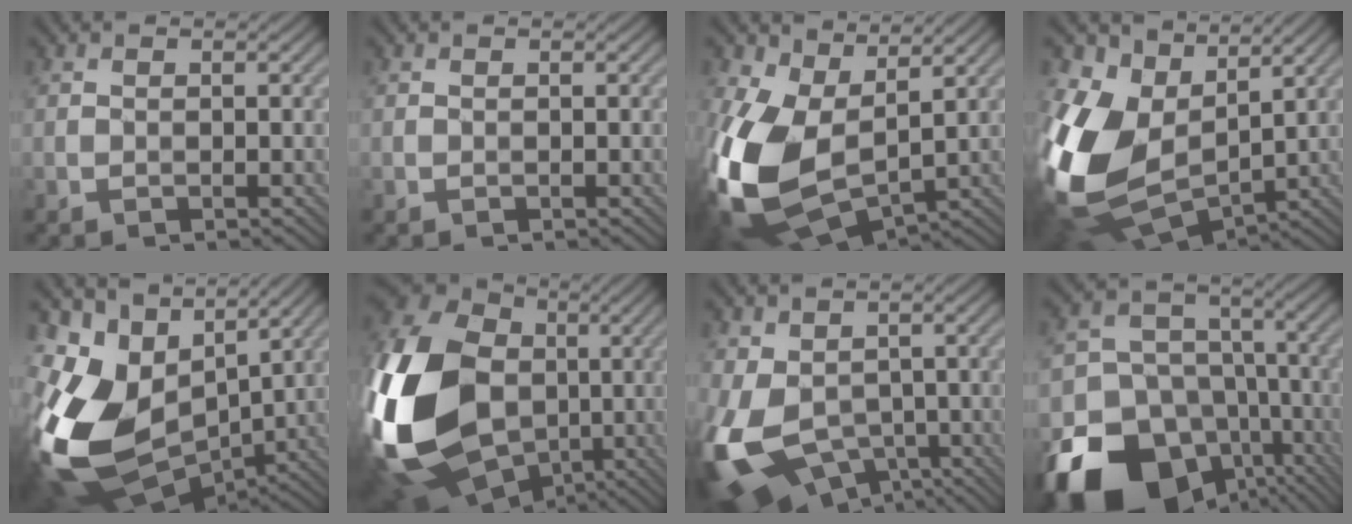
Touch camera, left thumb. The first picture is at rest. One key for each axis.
{"total": 0.0}
{"total": 16.4, "fx": 0.8, "fy": 10.2, "fz": 12.9, "tx": -0.337, "ty": -0.027, "tz": 0.021}
{"total": 15.5, "fx": 2.8, "fy": 10.6, "fz": 10.9, "tx": -0.294, "ty": -0.011, "tz": 0.066}
{"total": 16.8, "fx": -0.2, "fy": 11.4, "fz": 12.3, "tx": -0.309, "ty": -0.028, "tz": 0.008}
{"total": 23.7, "fx": -3.5, "fy": 17.9, "fz": 15.2, "tx": -0.410, "ty": -0.017, "tz": -0.061}
{"total": 14.1, "fx": -3.2, "fy": 9.7, "fz": 9.7, "tx": -0.245, "ty": -0.045, "tz": -0.045}
{"total": 21.7, "fx": -11.6, "fy": 16.3, "fz": 8.3, "tx": -0.176, "ty": -0.079, "tz": -0.177}